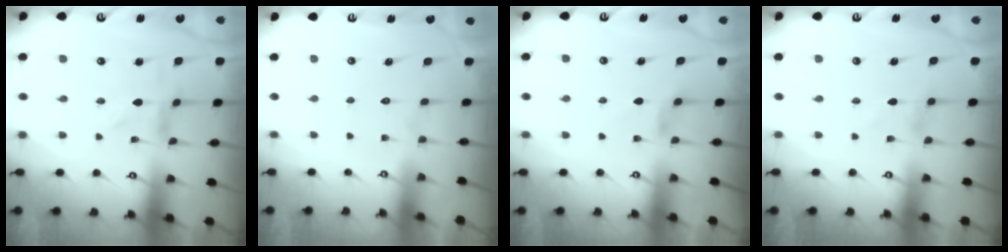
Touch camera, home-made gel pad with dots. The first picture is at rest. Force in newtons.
{"total": 1.6, "press": 1.6, "slide": 0.1}
{"total": 2.5, "press": 2.4, "slide": 0.4}
{"total": 0.0}